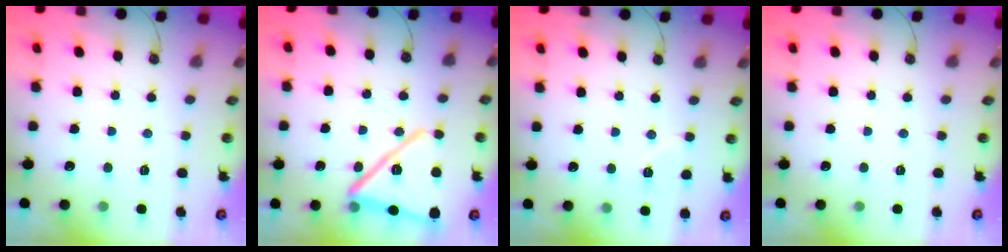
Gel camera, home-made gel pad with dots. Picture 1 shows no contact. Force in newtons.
{"total": 18.6, "press": 17.4, "slide": 6.6}
{"total": 5.8, "press": 5.6, "slide": 1.6}
{"total": 0.0}